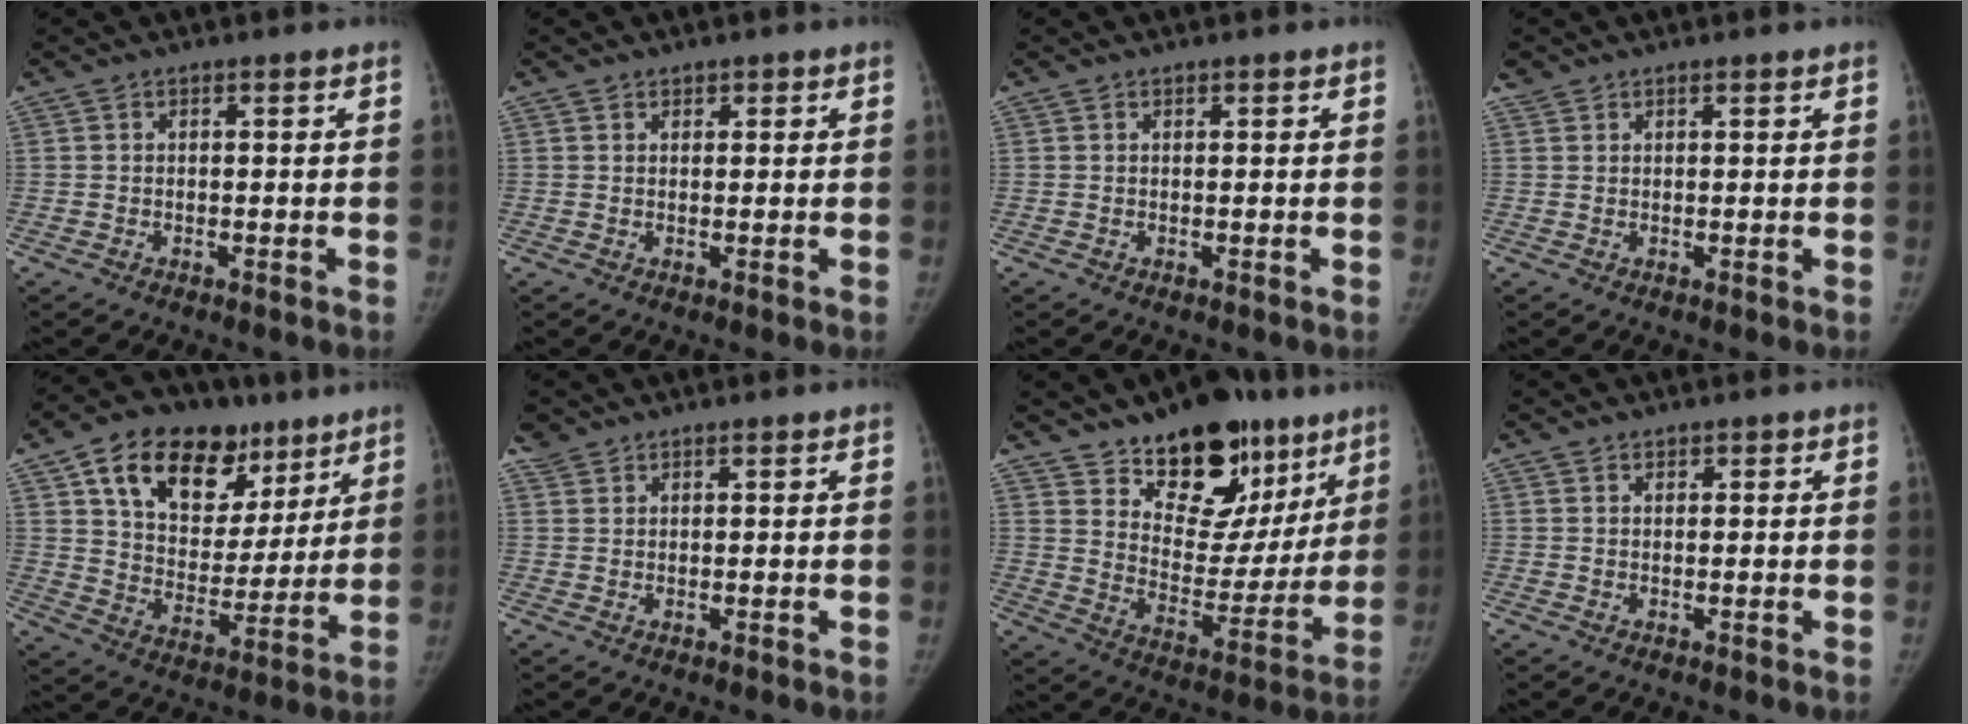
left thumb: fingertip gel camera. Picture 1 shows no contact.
{"total": 1.2, "force": [0.8, 1.0, 0.1], "torque": [0.019, -0.003, 0.007]}
{"total": 0.0}
{"total": 1.4, "force": [1.1, 0.8, -0.1], "torque": [0.012, -0.001, 0.015]}
{"total": 22.3, "force": [12.0, 14.1, 12.3], "torque": [-0.149, -0.023, 0.199]}
{"total": 2.3, "force": [1.9, 1.3, 0.0], "torque": [0.009, 0.002, 0.034]}
{"total": 22.2, "force": [14.4, 12.4, 11.4], "torque": [-0.106, -0.073, 0.220]}
{"total": 1.1, "force": [0.7, 0.8, 0.0], "torque": [0.019, -0.003, 0.006]}